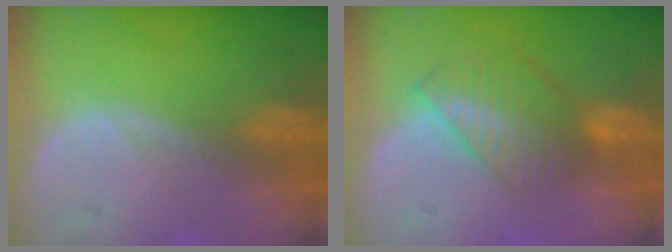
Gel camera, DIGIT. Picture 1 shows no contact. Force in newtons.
{"total": 7.0, "press": 6.0, "slide": 3.5}